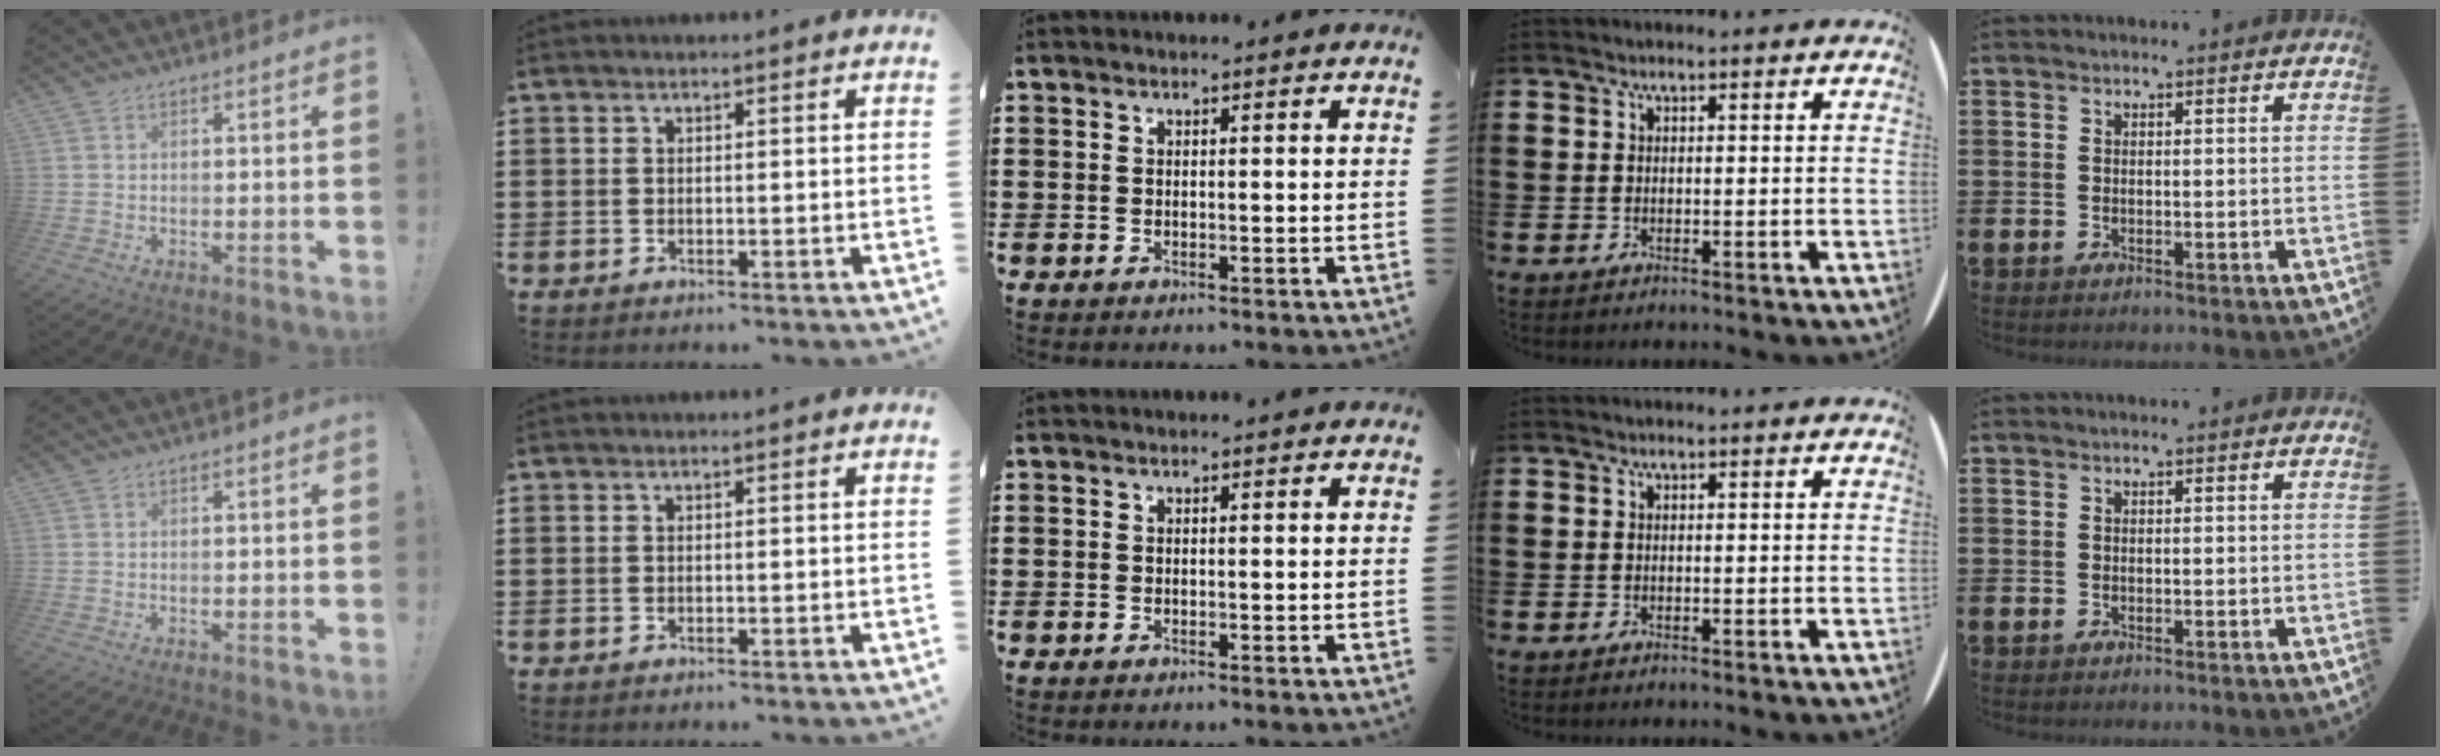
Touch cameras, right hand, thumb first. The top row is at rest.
{}